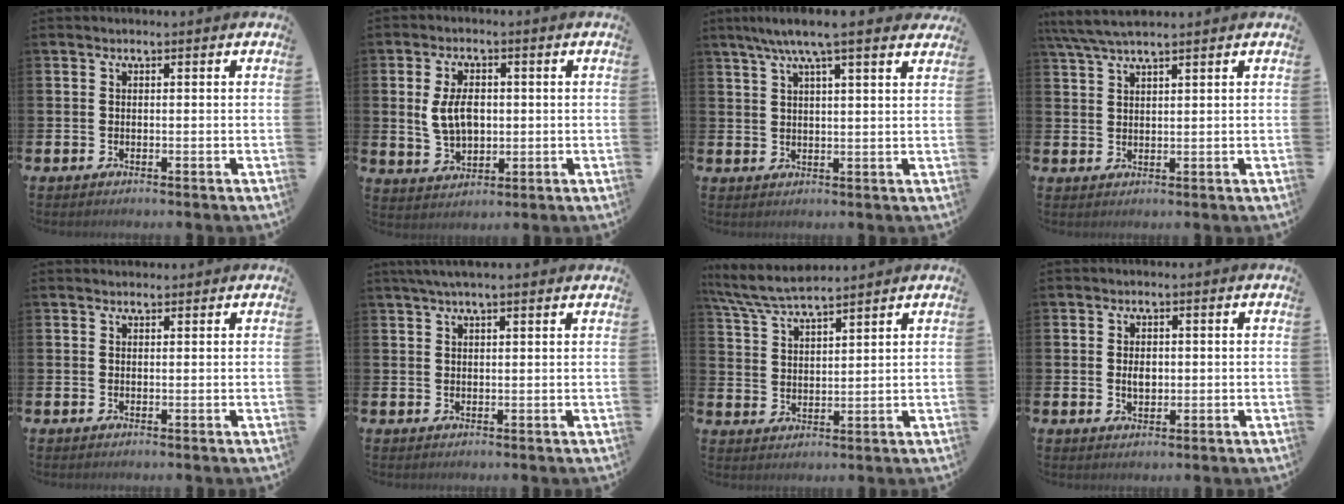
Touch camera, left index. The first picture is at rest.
{"total": 5.5, "force": [0.9, 3.5, 4.2], "torque": [-0.065, 0.004, 0.010]}
{"total": 6.5, "force": [5.4, 0.6, 3.6], "torque": [-0.075, -0.011, 0.094]}
{"total": 4.5, "force": [3.9, 0.5, 2.1], "torque": [-0.052, -0.008, 0.072]}
{"total": 0.9, "force": [0.9, 0.3, 0.0], "torque": [0.014, -0.003, 0.013]}
{"total": 3.0, "force": [2.5, 0.3, 1.7], "torque": [-0.038, 0.001, 0.045]}
{"total": 6.5, "force": [6.1, 0.7, 2.1], "torque": [-0.061, -0.025, 0.111]}
{"total": 2.2, "force": [0.1, 1.4, 1.7], "torque": [-0.011, -0.003, -0.004]}